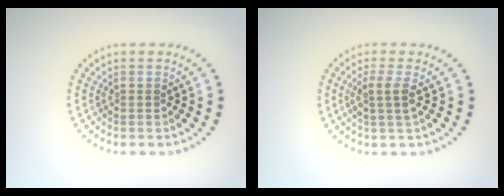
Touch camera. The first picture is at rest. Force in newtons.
{"total": 2.1, "press": 1.7, "slide": 1.1}